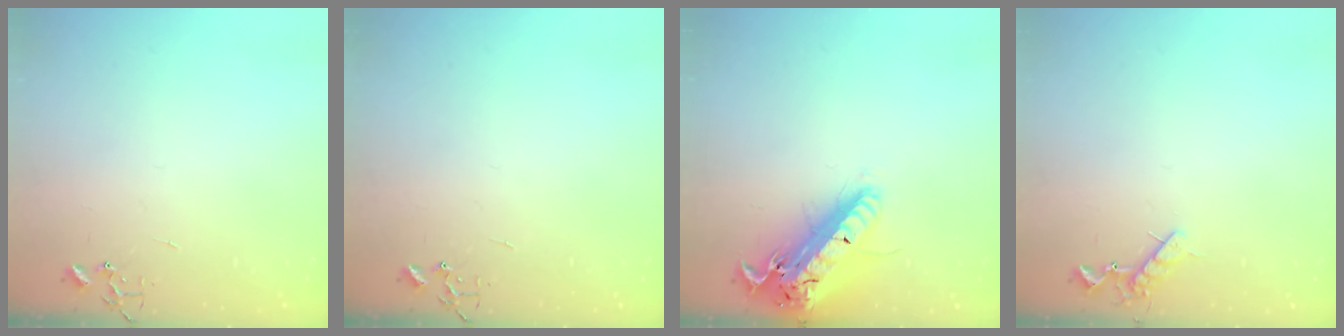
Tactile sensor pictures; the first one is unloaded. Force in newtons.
{"total": 0.0}
{"total": 22.5, "press": 21.9, "slide": 5.2}
{"total": 7.4, "press": 7.3, "slide": 1.0}